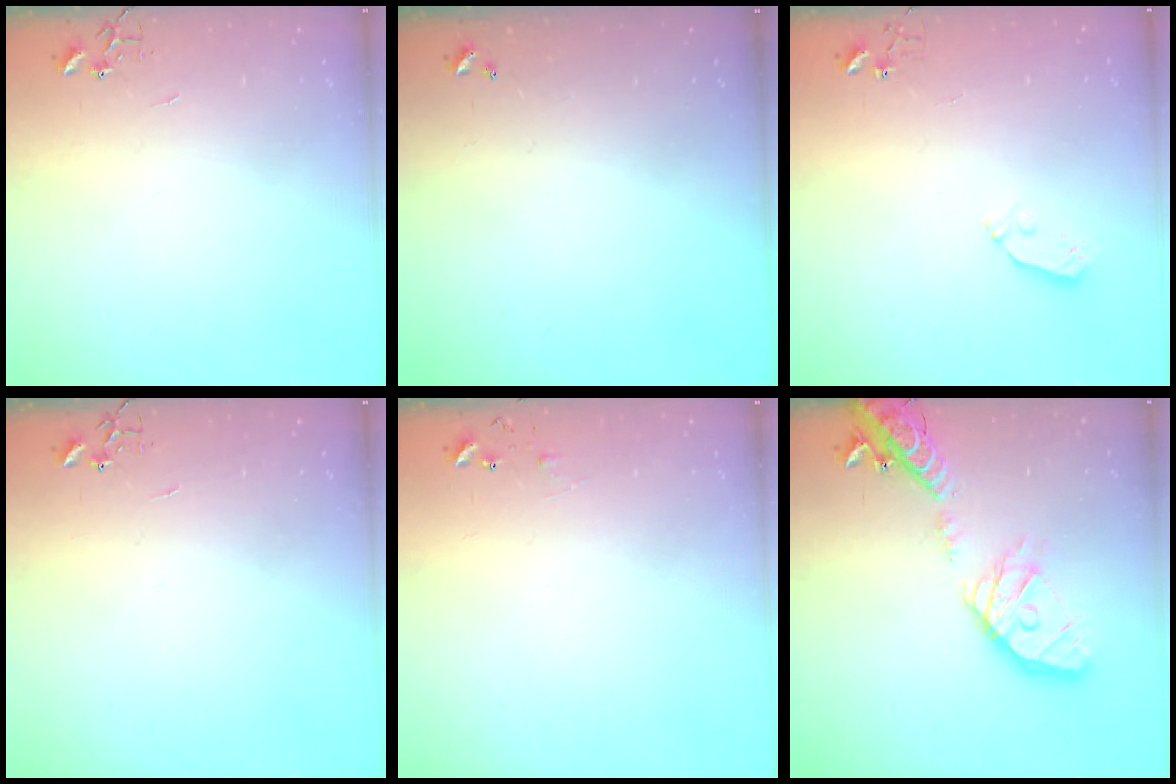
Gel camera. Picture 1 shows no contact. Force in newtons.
{"total": 0.0}
{"total": 3.6, "press": 3.5, "slide": 0.5}
{"total": 0.0}
{"total": 6.2, "press": 6.2, "slide": 0.5}
{"total": 20.4, "press": 20.1, "slide": 3.3}